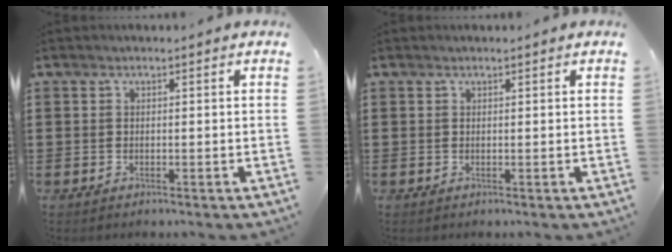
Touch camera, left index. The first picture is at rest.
{"total": 0.0}